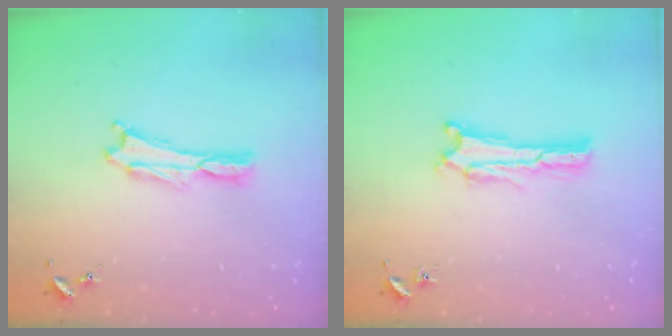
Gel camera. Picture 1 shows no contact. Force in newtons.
{"total": 0.6, "press": 0.5, "slide": 0.2}